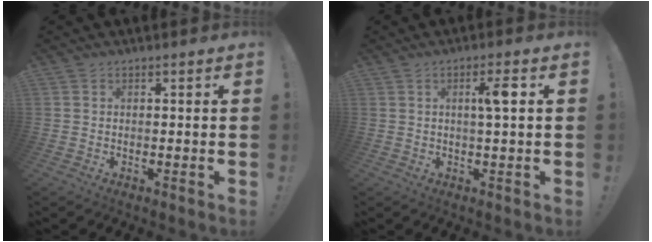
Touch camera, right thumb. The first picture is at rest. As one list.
[{"total": 5.1, "force": [1.1, 0.3, 5.0], "torque": [-0.075, -0.004, 0.006]}]